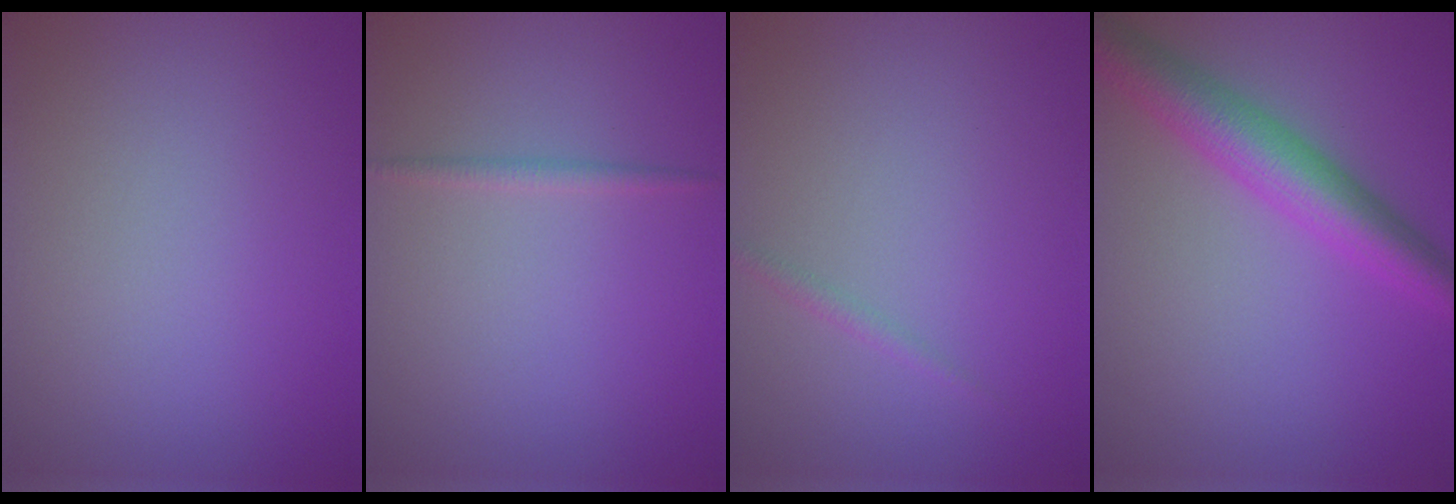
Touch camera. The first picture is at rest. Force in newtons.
{"total": 0.9, "press": 0.9, "slide": 0.1}
{"total": 0.8, "press": 0.8, "slide": 0.1}
{"total": 5.6, "press": 5.6, "slide": 0.2}